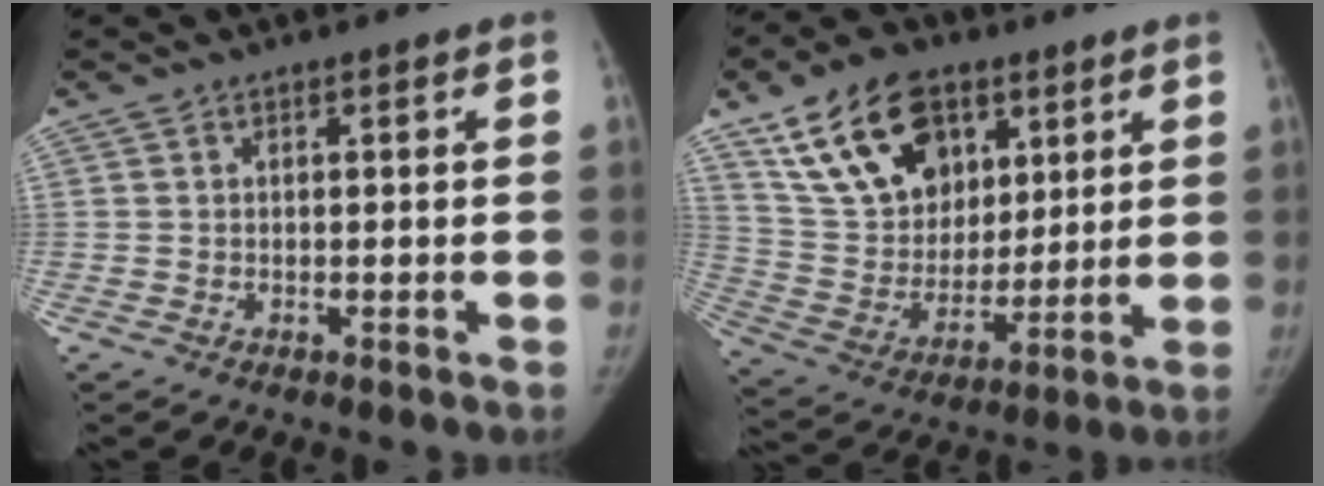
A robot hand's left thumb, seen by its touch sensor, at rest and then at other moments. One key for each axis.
{"total": 20.2, "fx": 10.8, "fy": 13.1, "fz": 10.8, "tx": -0.156, "ty": -0.034, "tz": 0.200}